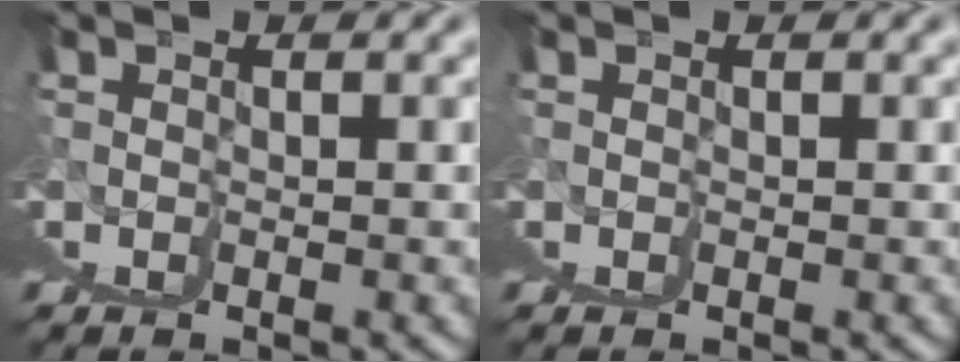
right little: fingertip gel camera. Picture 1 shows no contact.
{"total": 0.0}